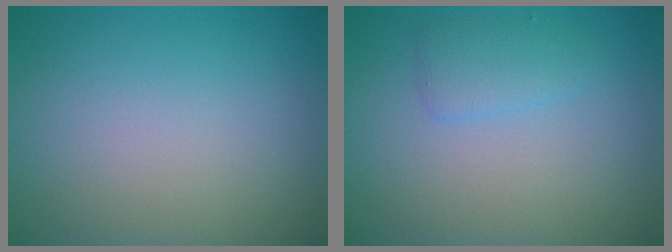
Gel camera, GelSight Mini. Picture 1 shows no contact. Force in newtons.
{"total": 1.7, "press": 1.7, "slide": 0.1}